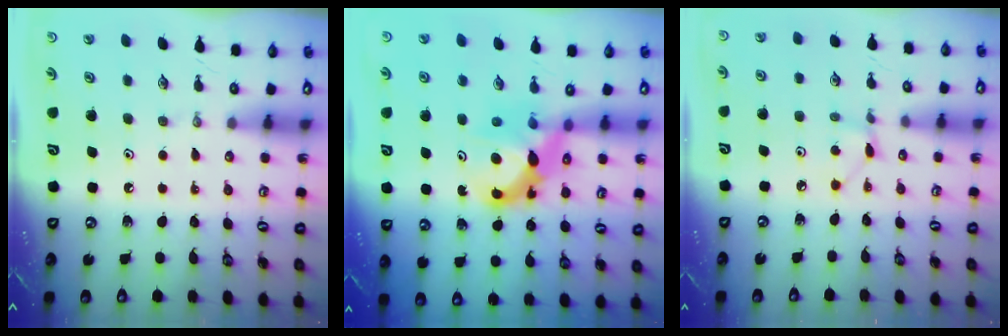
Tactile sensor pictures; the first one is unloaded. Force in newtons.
{"total": 8.5, "press": 8.5, "slide": 0.6}
{"total": 3.6, "press": 3.6, "slide": 0.3}